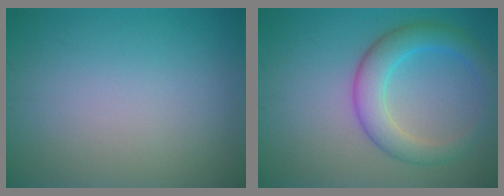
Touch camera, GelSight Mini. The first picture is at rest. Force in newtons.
{"total": 4.7, "press": 4.7, "slide": 0.1}